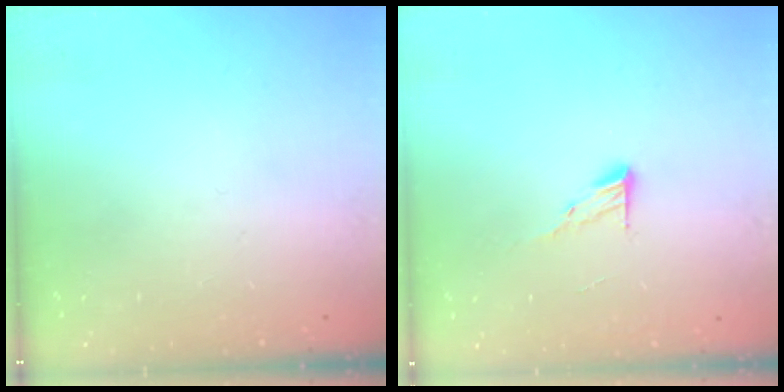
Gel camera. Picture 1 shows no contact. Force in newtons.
{"total": 5.9, "press": 5.9, "slide": 0.6}